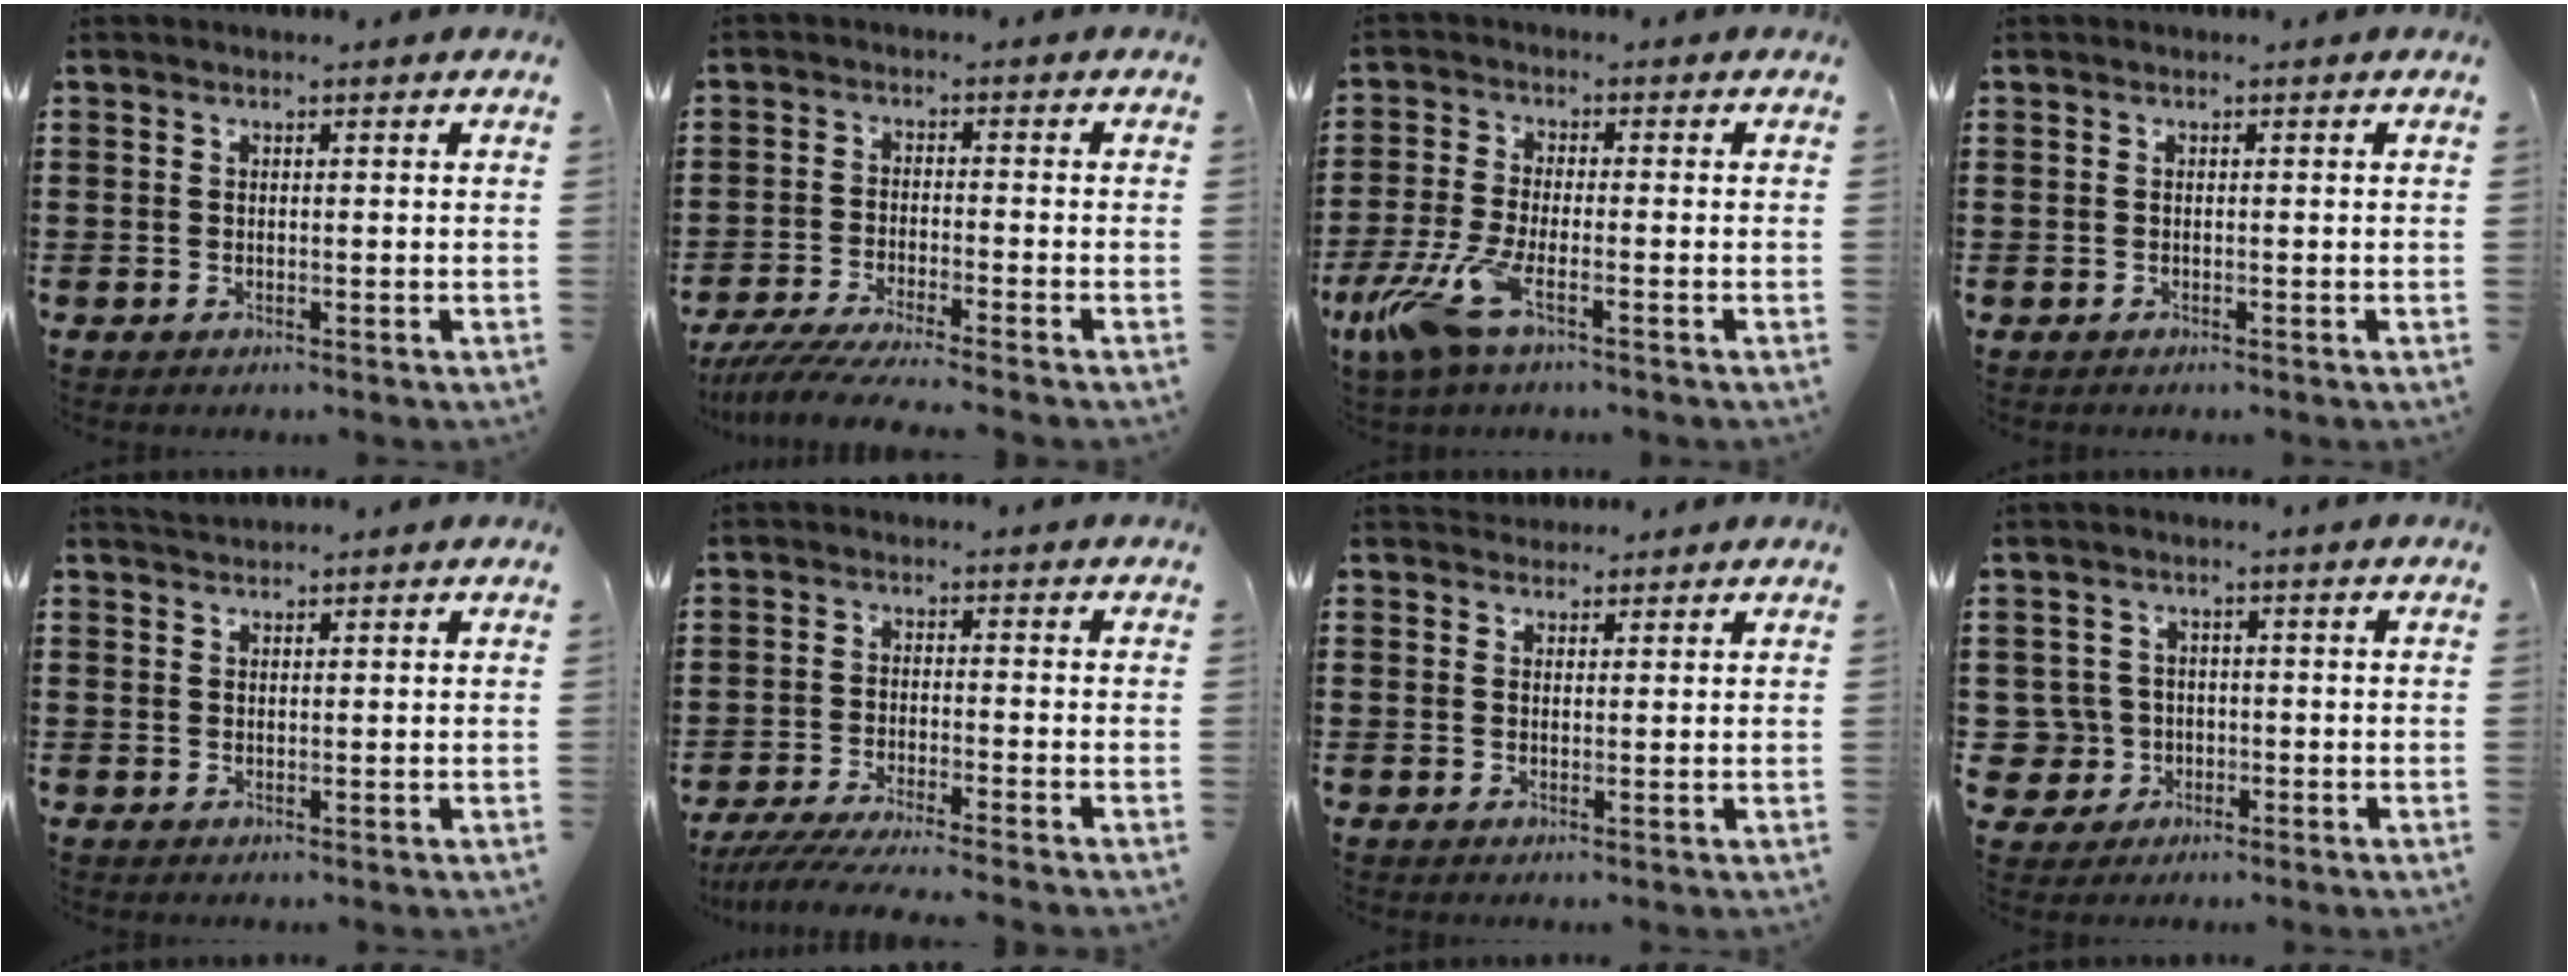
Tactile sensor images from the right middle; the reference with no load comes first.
{"total": 4.8, "force": [-4.4, -0.3, 1.9], "torque": [-0.054, -0.023, -0.088]}
{"total": 7.3, "force": [-4.0, 1.9, 5.8], "torque": [-0.148, -0.021, -0.080]}
{"total": 0.0}
{"total": 1.5, "force": [1.4, 0.3, 0.2], "torque": [-0.007, 0.003, 0.028]}
{"total": 4.4, "force": [-4.1, -0.4, 1.6], "torque": [-0.041, -0.018, -0.082]}
{"total": 1.9, "force": [1.7, 0.8, -0.2], "torque": [0.007, 0.003, 0.032]}
{"total": 4.7, "force": [-0.7, 4.5, 1.0], "torque": [-0.050, 0.007, -0.017]}